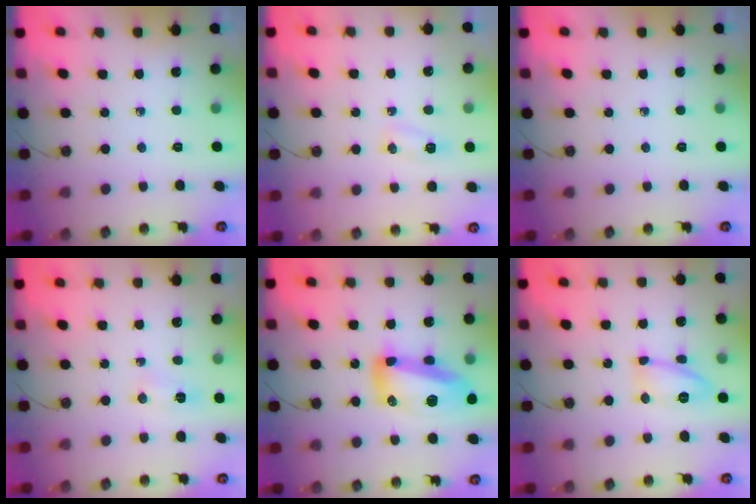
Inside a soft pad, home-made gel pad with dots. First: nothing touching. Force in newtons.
{"total": 4.9, "press": 4.8, "slide": 0.9}
{"total": 0.0}
{"total": 3.8, "press": 3.7, "slide": 0.5}
{"total": 16.4, "press": 16.3, "slide": 1.5}
{"total": 11.4, "press": 11.3, "slide": 1.6}